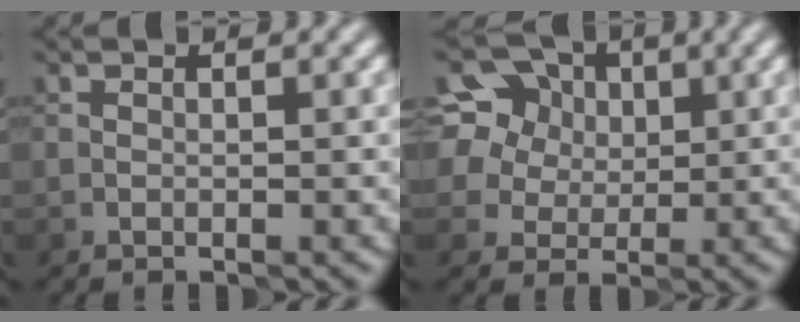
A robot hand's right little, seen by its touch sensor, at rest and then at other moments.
{"total": 9.7, "force": [4.3, 7.7, 4.1], "torque": [-0.097, 0.035, 0.064]}